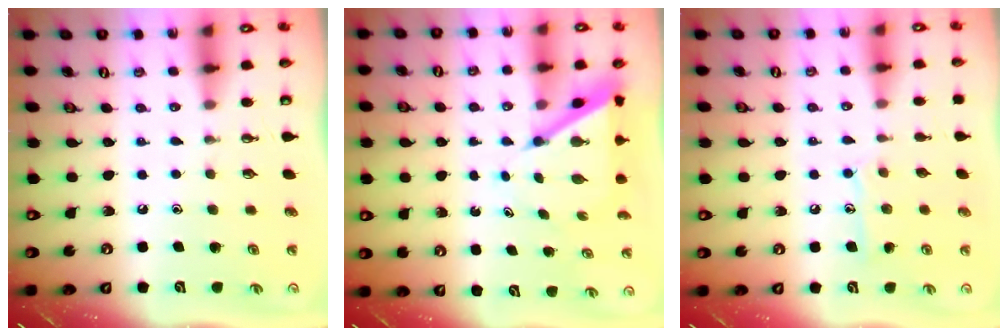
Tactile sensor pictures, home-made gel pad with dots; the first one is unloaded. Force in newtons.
{"total": 6.4, "press": 6.3, "slide": 0.5}
{"total": 8.6, "press": 8.6, "slide": 0.4}